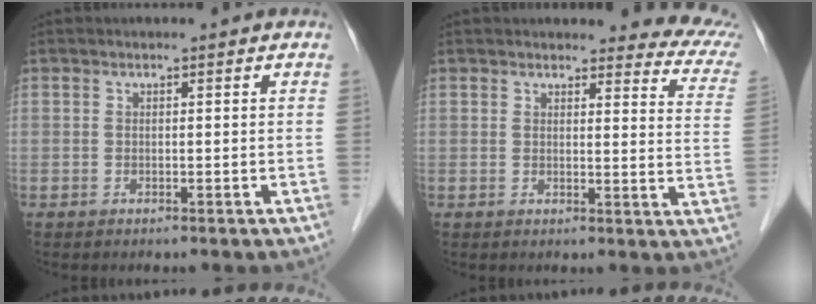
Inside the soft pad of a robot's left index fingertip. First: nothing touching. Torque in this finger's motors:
{"motor_torque": [0.01, -0.55, 0.34, 0.05]}